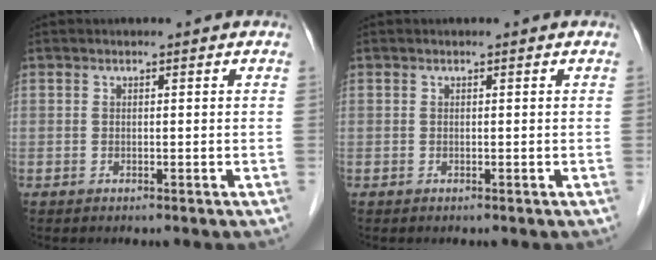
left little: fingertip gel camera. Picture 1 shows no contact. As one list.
[{"total": 0.0}]